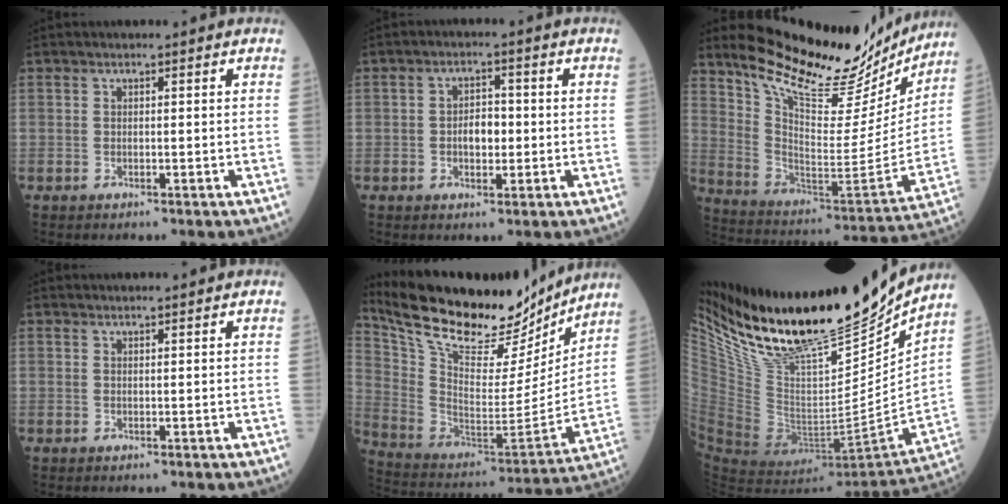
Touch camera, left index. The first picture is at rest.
{"total": 3.7, "force": [-0.6, 2.1, 2.9], "torque": [-0.049, 0.005, -0.012]}
{"total": 23.4, "force": [20.6, 5.8, 9.5], "torque": [-0.159, -0.045, 0.306]}
{"total": 1.0, "force": [1.0, 0.1, 0.2], "torque": [-0.003, 0.008, 0.017]}
{"total": 25.5, "force": [22.1, 6.3, 11.2], "torque": [-0.207, -0.027, 0.347]}
{"total": 27.9, "force": [23.9, 6.0, 13.2], "torque": [-0.225, -0.039, 0.393]}